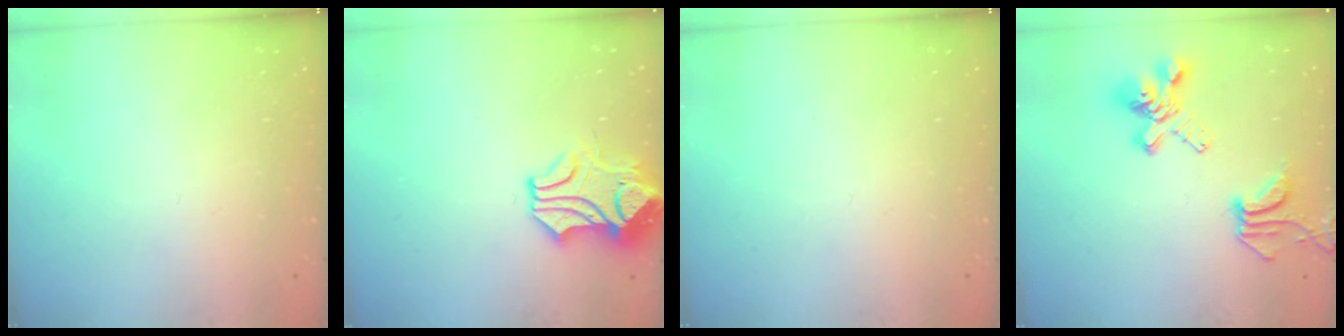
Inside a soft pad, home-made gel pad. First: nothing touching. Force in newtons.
{"total": 2.7, "press": 2.3, "slide": 1.4}
{"total": 0.0}
{"total": 7.4, "press": 7.1, "slide": 2.1}